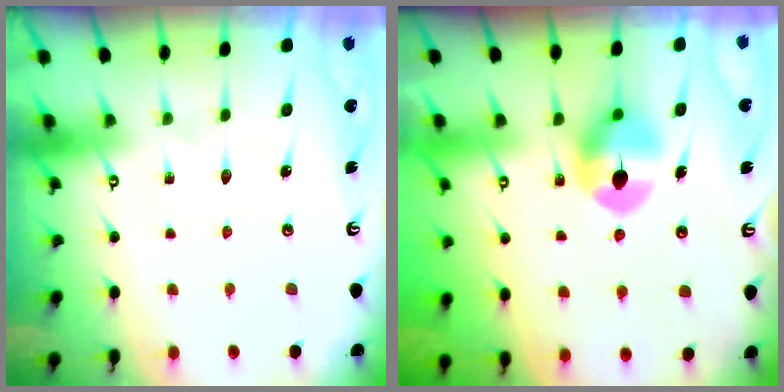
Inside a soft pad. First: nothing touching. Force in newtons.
{"total": 9.0, "press": 9.0, "slide": 0.5}